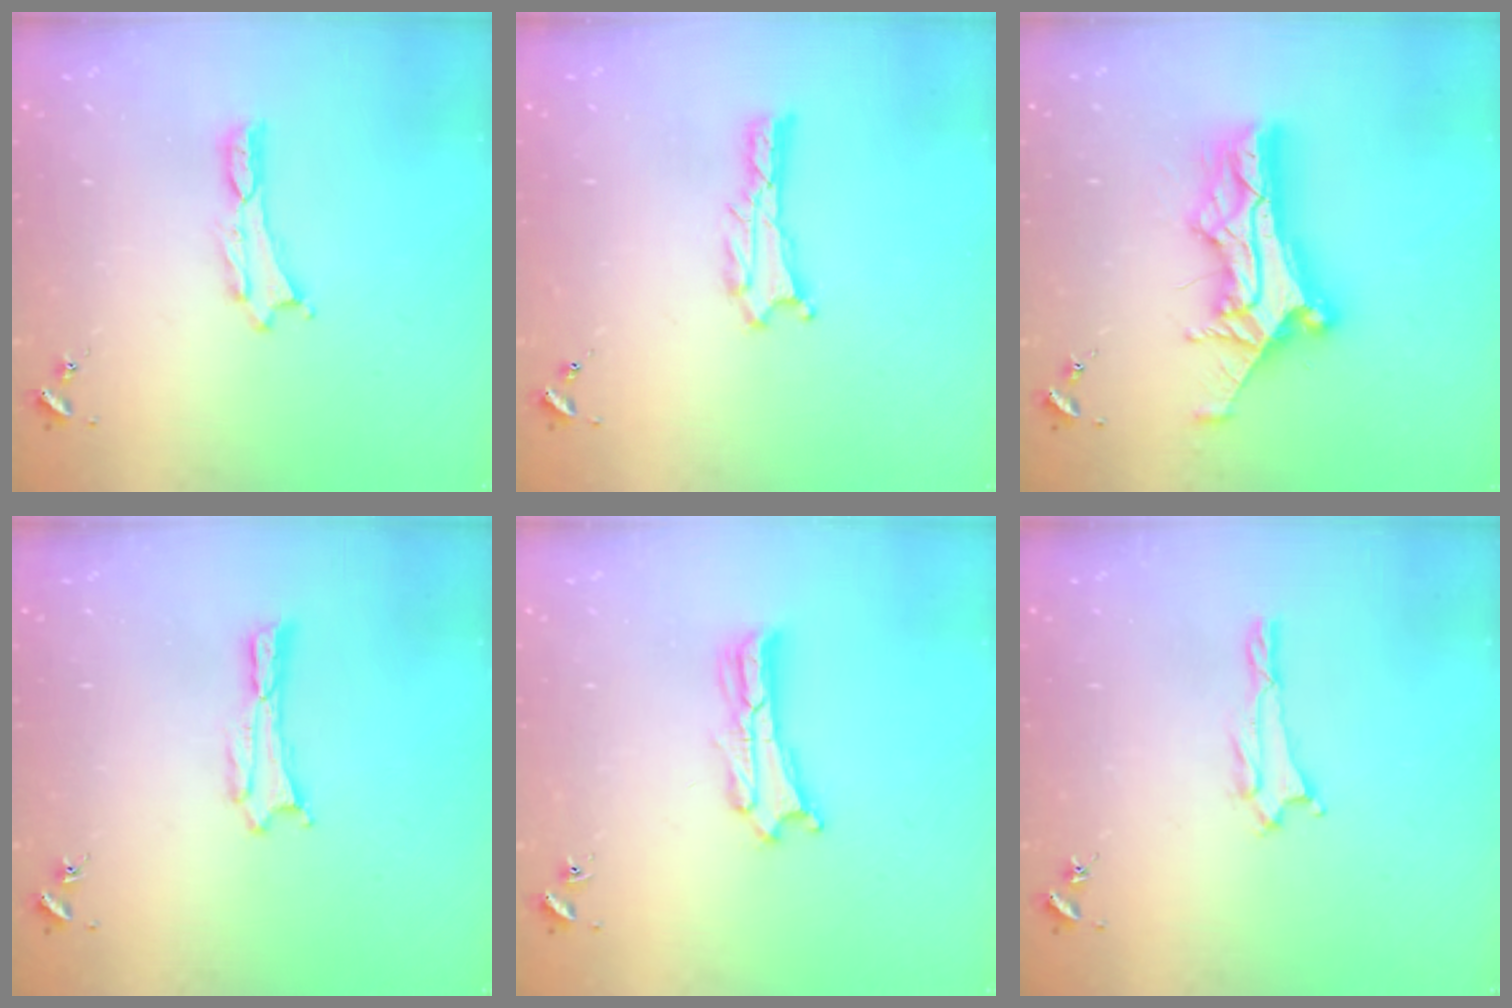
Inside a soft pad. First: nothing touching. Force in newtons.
{"total": 0.9, "press": 0.8, "slide": 0.1}
{"total": 11.5, "press": 11.5, "slide": 0.8}
{"total": 0.7, "press": 0.7, "slide": 0.1}
{"total": 1.8, "press": 1.8, "slide": 0.3}
{"total": 1.0, "press": 0.9, "slide": 0.2}